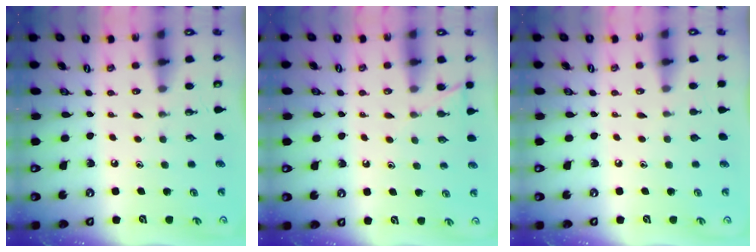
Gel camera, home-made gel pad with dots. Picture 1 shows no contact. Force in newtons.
{"total": 5.9, "press": 5.9, "slide": 0.6}
{"total": 0.0}